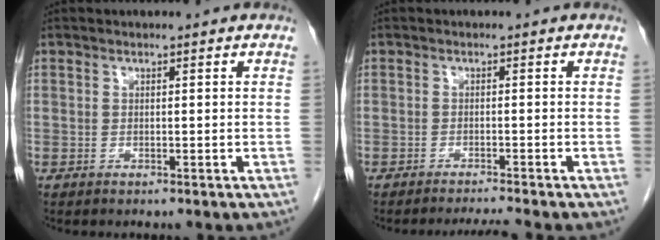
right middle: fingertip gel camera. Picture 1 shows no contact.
{"total": 3.3, "force": [-2.9, -1.3, 0.7], "torque": [-0.014, -0.012, -0.047]}